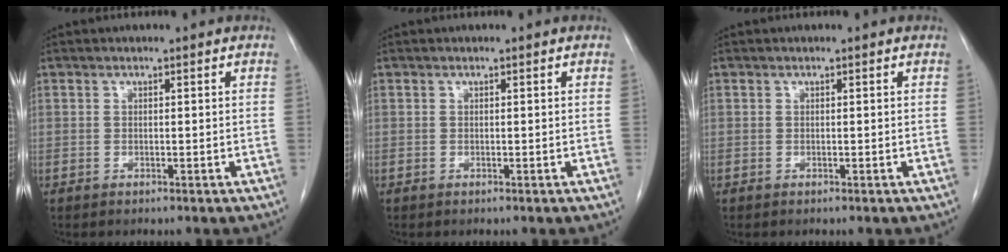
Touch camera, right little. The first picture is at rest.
{"total": 0.0}
{"total": 0.0}